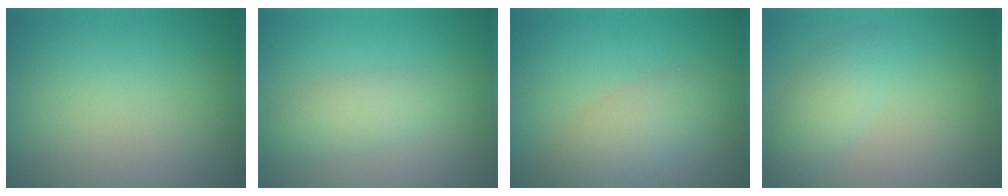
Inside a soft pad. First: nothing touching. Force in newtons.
{"total": 2.3, "press": 2.3, "slide": 0.0}
{"total": 3.4, "press": 3.4, "slide": 0.1}
{"total": 2.4, "press": 2.4, "slide": 0.2}